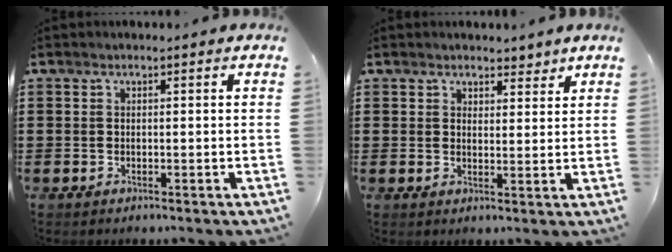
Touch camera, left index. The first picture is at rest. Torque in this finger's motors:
{"motor_torque": [-1.02, 1.12, 0.00, -0.01]}